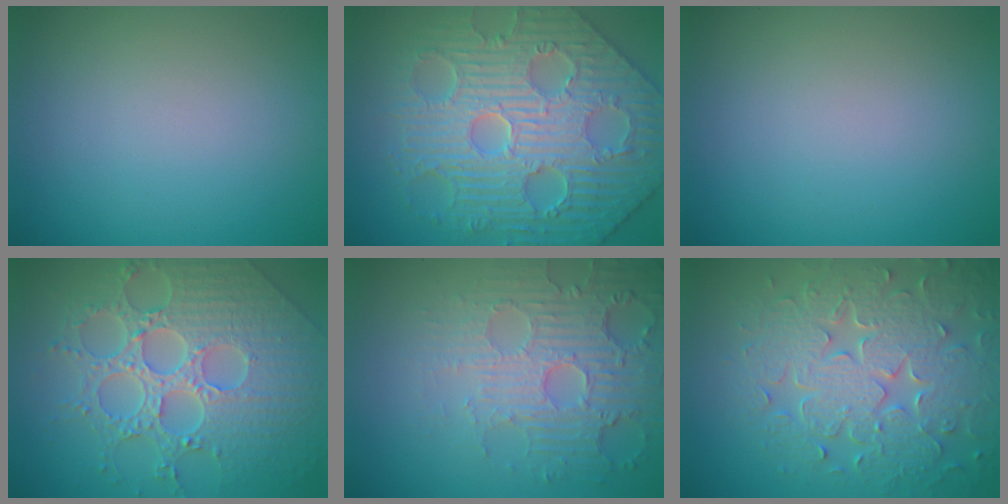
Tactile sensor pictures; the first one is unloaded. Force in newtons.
{"total": 9.3, "press": 7.4, "slide": 5.6}
{"total": 0.0}
{"total": 8.7, "press": 6.3, "slide": 5.9}
{"total": 4.4, "press": 4.4, "slide": 0.5}
{"total": 8.3, "press": 6.2, "slide": 5.6}